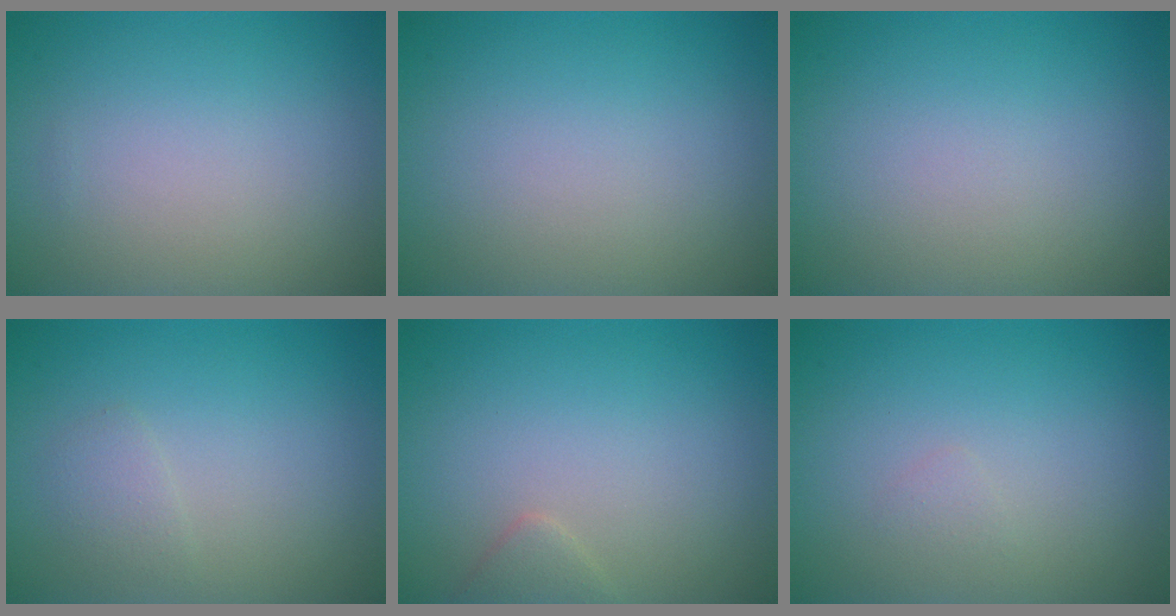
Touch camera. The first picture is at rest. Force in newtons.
{"total": 0.0}
{"total": 0.0}
{"total": 1.1, "press": 1.1, "slide": 0.1}
{"total": 1.2, "press": 1.2, "slide": 0.1}
{"total": 0.5, "press": 0.5, "slide": 0.0}